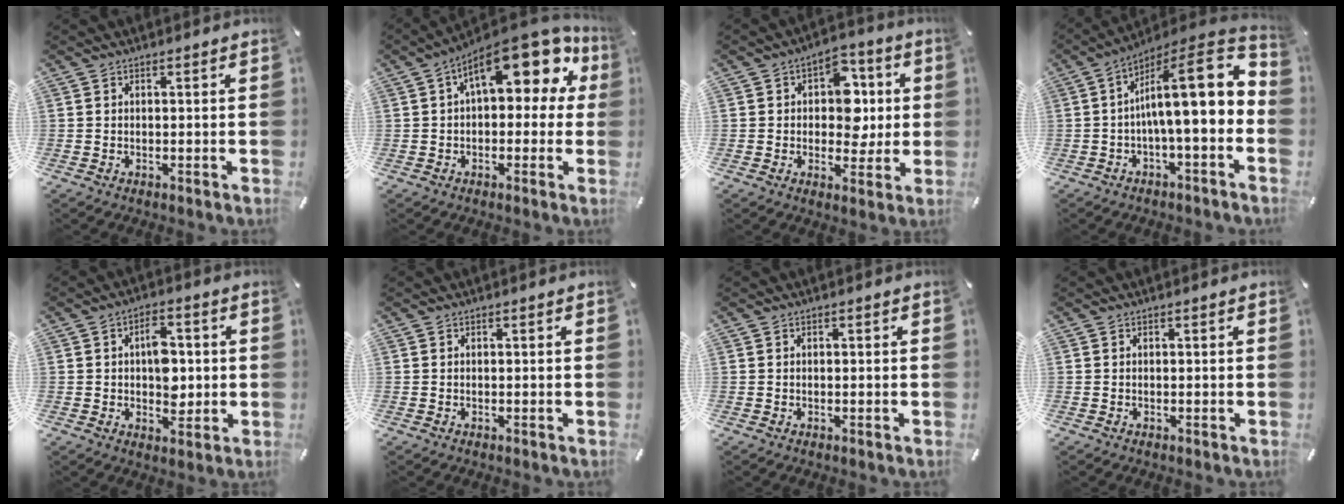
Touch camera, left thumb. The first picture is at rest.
{"total": 16.6, "force": [7.8, 7.4, 12.6], "torque": [-0.184, -0.046, 0.132]}
{"total": 9.5, "force": [0.8, 7.6, 5.7], "torque": [-0.065, 0.003, 0.011]}
{"total": 15.8, "force": [1.3, 3.8, 15.2], "torque": [-0.224, -0.029, 0.014]}
{"total": 7.7, "force": [0.4, 5.3, 5.6], "torque": [-0.060, -0.005, 0.001]}
{"total": 0.0}
{"total": 0.0}
{"total": 0.0}